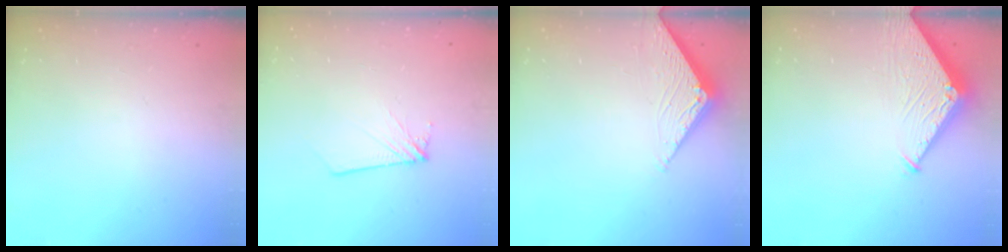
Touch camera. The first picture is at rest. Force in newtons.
{"total": 2.6, "press": 2.6, "slide": 0.2}
{"total": 2.6, "press": 2.6, "slide": 0.3}
{"total": 6.3, "press": 6.3, "slide": 0.4}